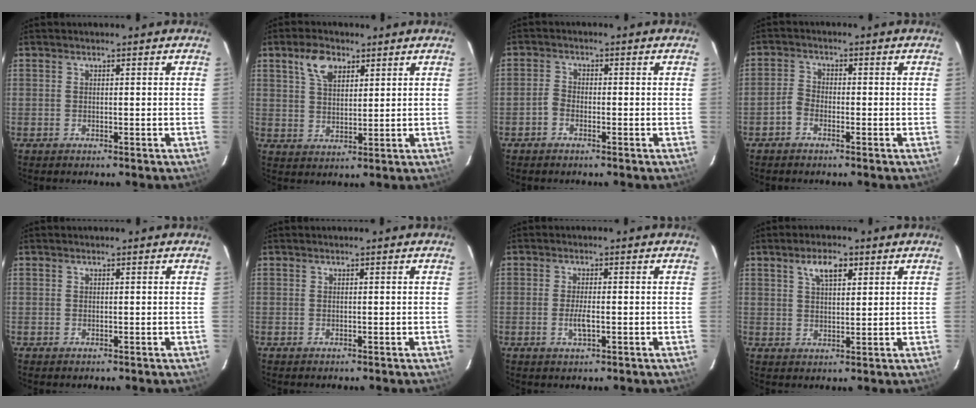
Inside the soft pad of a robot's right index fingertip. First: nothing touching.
{"total": 6.2, "force": [3.5, 3.4, 3.8], "torque": [-0.071, 0.013, 0.064]}
{"total": 1.8, "force": [-1.4, 1.0, 0.8], "torque": [-0.018, 0.007, -0.028]}
{"total": 2.4, "force": [-1.7, 1.4, 1.0], "torque": [-0.023, 0.010, -0.034]}
{"total": 0.0}
{"total": 0.0}
{"total": 2.9, "force": [-0.8, 0.8, 2.7], "torque": [-0.054, -0.002, -0.013]}
{"total": 5.1, "force": [2.7, 2.1, 3.7], "torque": [-0.065, 0.010, 0.049]}